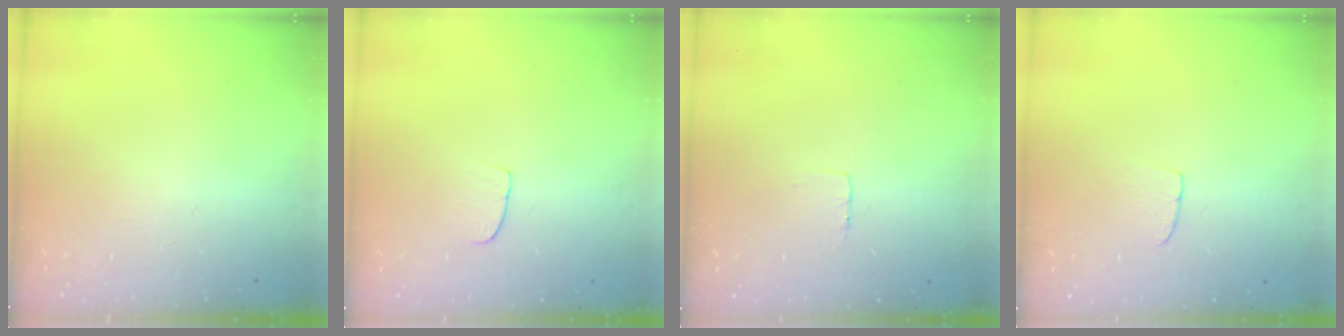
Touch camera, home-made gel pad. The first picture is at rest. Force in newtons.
{"total": 3.2, "press": 3.1, "slide": 0.3}
{"total": 3.0, "press": 3.0, "slide": 0.1}
{"total": 4.2, "press": 4.2, "slide": 0.3}